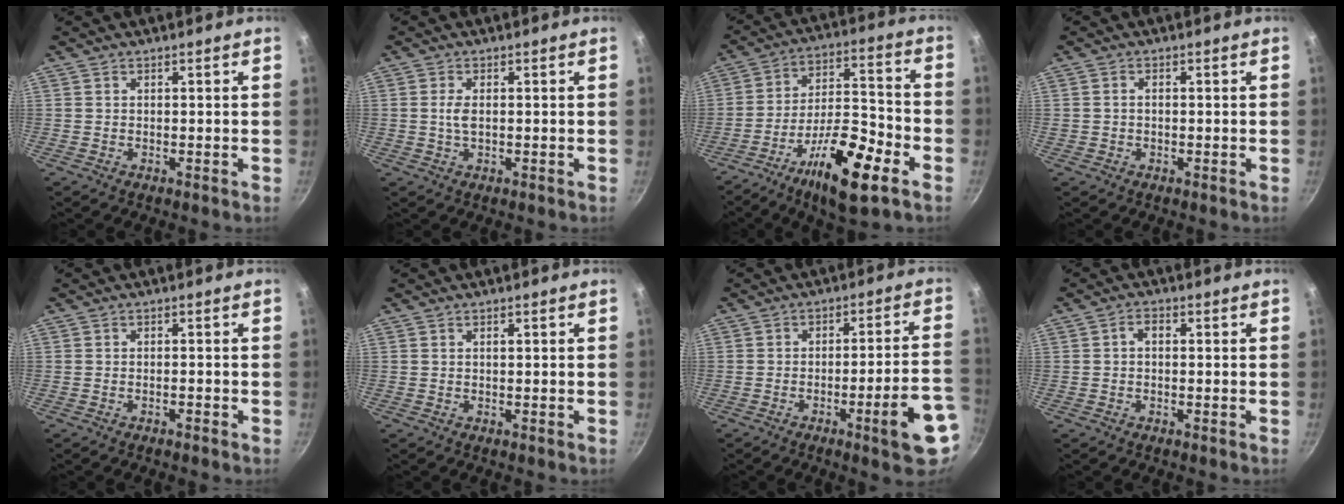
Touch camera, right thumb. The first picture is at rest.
{"total": 2.5, "force": [0.2, 1.3, 2.1], "torque": [-0.042, 0.001, 0.004]}
{"total": 18.3, "force": [-9.4, 5.8, 14.7], "torque": [-0.233, 0.051, -0.161]}
{"total": 1.1, "force": [-0.1, 0.9, 0.6], "torque": [-0.011, 0.006, 0.000]}
{"total": 0.9, "force": [-0.8, 0.2, 0.5], "torque": [-0.014, 0.008, -0.011]}
{"total": 0.7, "force": [0.3, 0.3, 0.5], "torque": [-0.008, 0.003, 0.005]}
{"total": 11.6, "force": [-5.3, 1.7, 10.2], "torque": [-0.128, 0.039, -0.068]}
{"total": 2.2, "force": [0.1, 1.5, 1.5], "torque": [-0.023, 0.008, -0.001]}